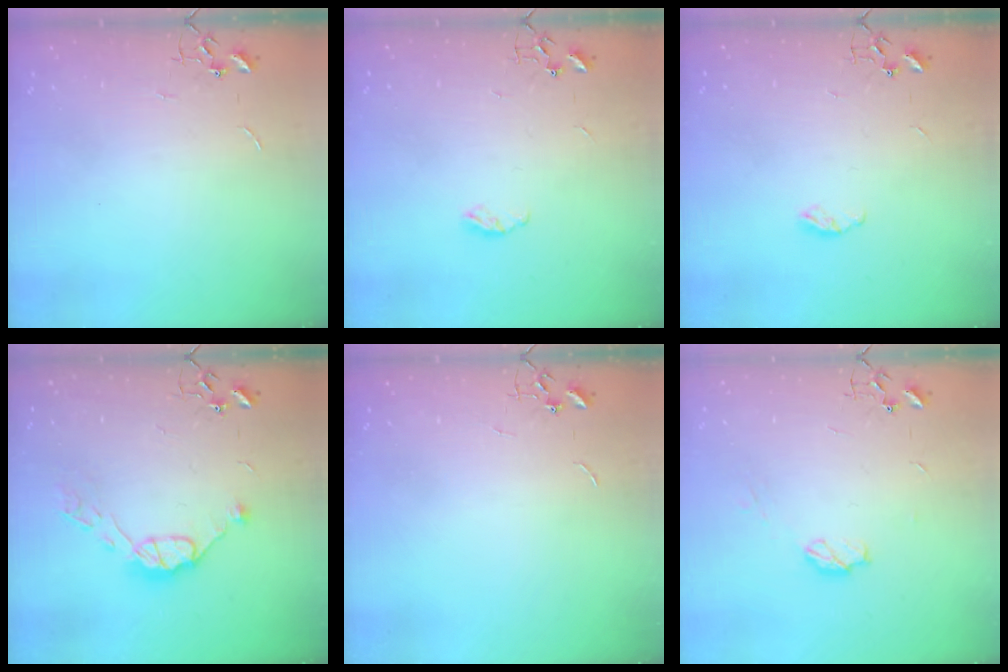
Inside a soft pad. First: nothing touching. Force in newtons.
{"total": 4.8, "press": 4.8, "slide": 0.5}
{"total": 4.8, "press": 4.8, "slide": 0.5}
{"total": 10.5, "press": 10.5, "slide": 0.7}
{"total": 0.0}
{"total": 5.5, "press": 5.5, "slide": 0.3}